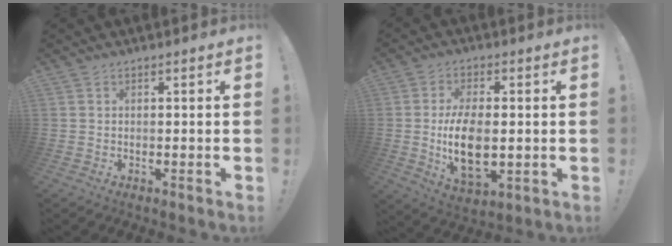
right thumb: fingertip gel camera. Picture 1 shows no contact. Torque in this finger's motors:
{"motor_torque": [-0.05, 0.62, 0.22, 0.00, 0.35]}